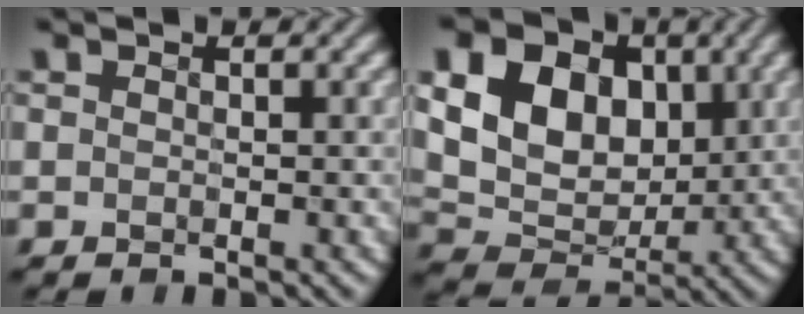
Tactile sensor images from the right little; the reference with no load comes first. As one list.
[{"total": 10.3, "force": [2.4, 7.5, 6.7], "torque": [-0.133, 0.009, 0.032]}]